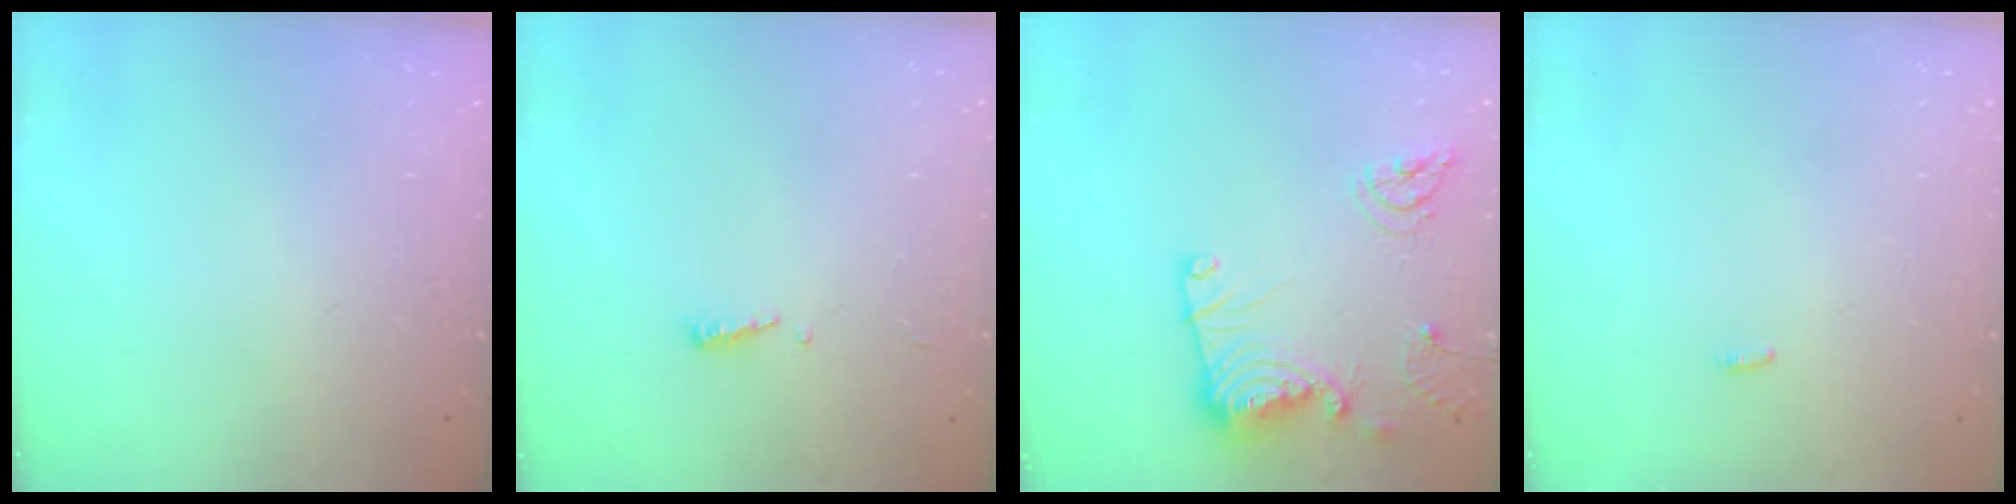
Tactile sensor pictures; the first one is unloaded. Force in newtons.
{"total": 3.7, "press": 3.6, "slide": 0.5}
{"total": 14.1, "press": 14.0, "slide": 1.1}
{"total": 3.3, "press": 1.6, "slide": 2.9}